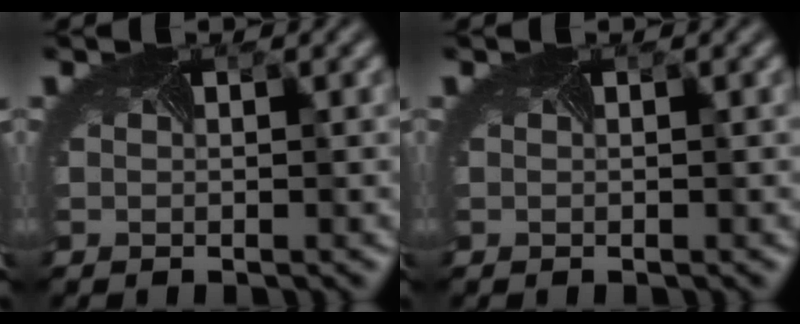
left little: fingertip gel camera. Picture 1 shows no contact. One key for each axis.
{"total": 0.0}